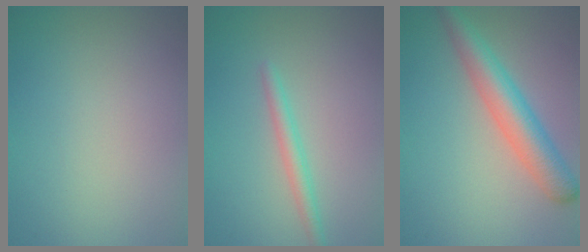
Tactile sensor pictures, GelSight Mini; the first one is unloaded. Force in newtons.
{"total": 1.8, "press": 1.8, "slide": 0.0}
{"total": 4.9, "press": 4.9, "slide": 0.1}